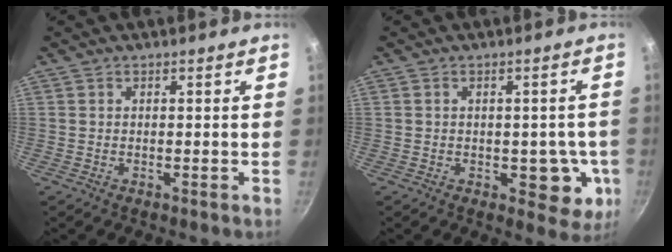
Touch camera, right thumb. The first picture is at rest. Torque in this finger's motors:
{"motor_torque": [0.60, 0.76, -0.18, 0.12, 0.12]}